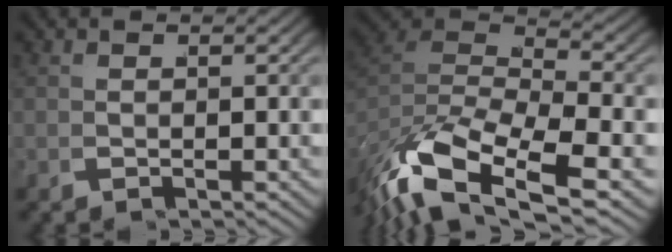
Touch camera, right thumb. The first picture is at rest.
{"total": 10.8, "force": [-1.3, 6.6, 8.5], "torque": [-0.201, -0.040, -0.001]}